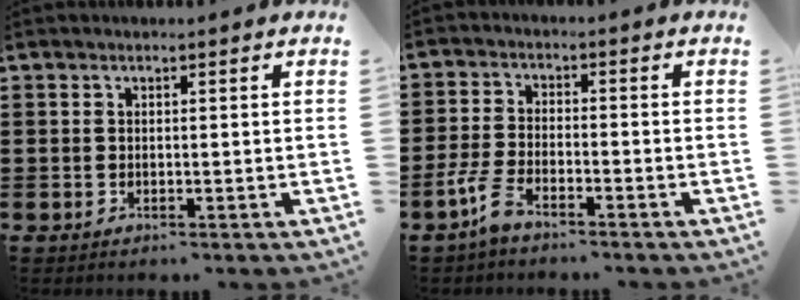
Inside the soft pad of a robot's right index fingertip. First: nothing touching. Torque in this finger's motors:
{"motor_torque": [0.55, 0.57, 0.25, 0.11]}